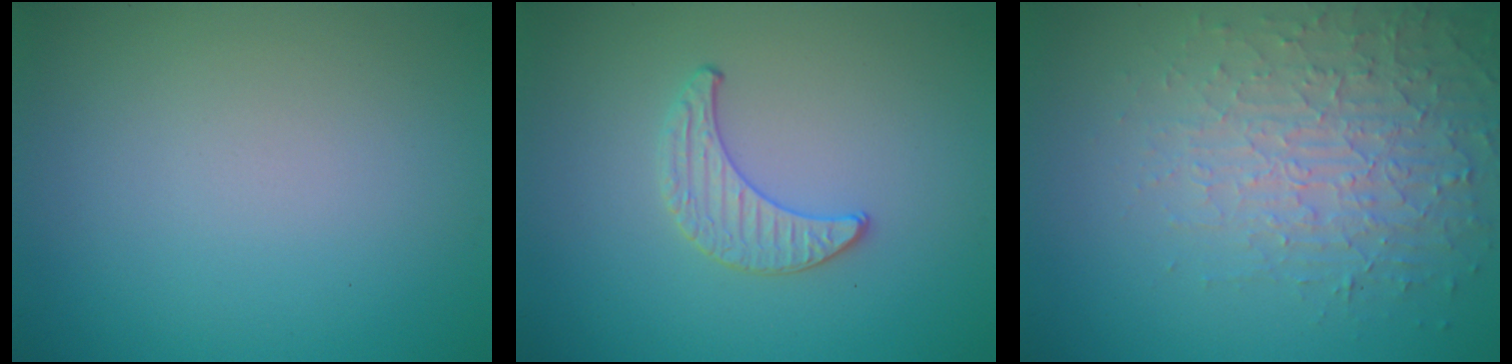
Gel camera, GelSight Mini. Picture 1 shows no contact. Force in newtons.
{"total": 1.3, "press": 1.3, "slide": 0.2}
{"total": 3.9, "press": 3.8, "slide": 0.8}